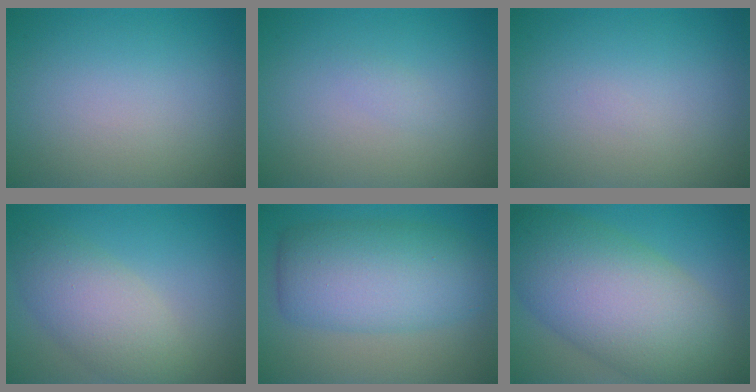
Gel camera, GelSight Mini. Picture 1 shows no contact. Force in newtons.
{"total": 0.6, "press": 0.6, "slide": 0.1}
{"total": 0.0}
{"total": 4.9, "press": 4.9, "slide": 0.4}
{"total": 8.0, "press": 8.0, "slide": 0.1}
{"total": 11.8, "press": 11.8, "slide": 0.2}